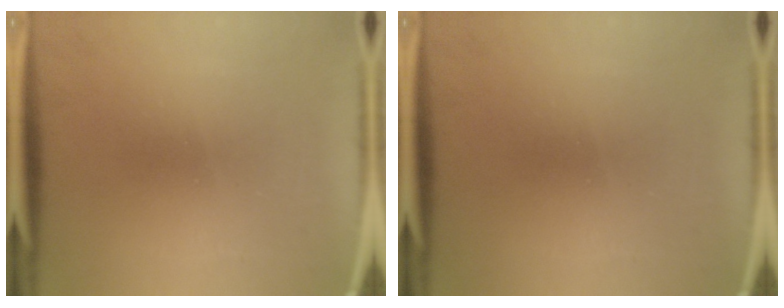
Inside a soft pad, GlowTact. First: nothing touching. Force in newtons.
{"total": 0.0}